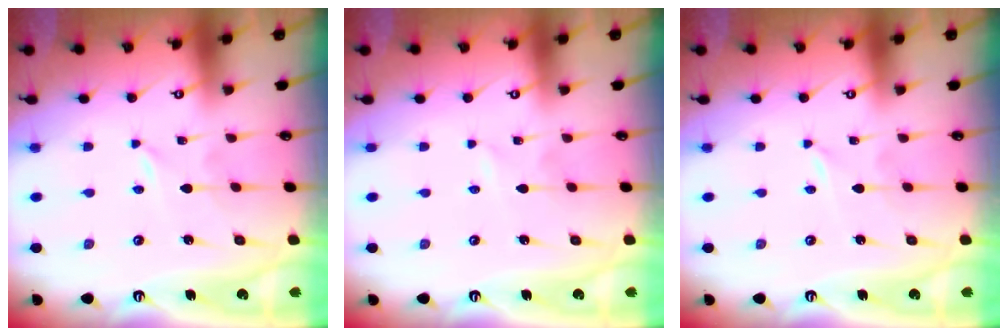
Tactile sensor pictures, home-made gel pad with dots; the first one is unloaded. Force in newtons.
{"total": 0.0}
{"total": 0.0}